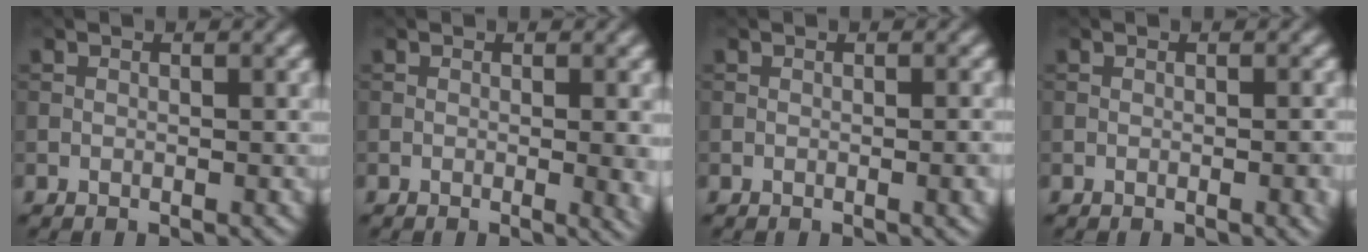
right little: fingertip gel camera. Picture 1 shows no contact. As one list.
[{"total": 2.7, "force": [-0.1, 0.8, 2.6], "torque": [-0.028, -0.004, -0.002]}, {"total": 1.9, "force": [-0.3, 0.5, 1.9], "torque": [-0.019, -0.002, -0.003]}, {"total": 1.7, "force": [-0.3, 0.4, 1.6], "torque": [-0.019, -0.003, -0.003]}]